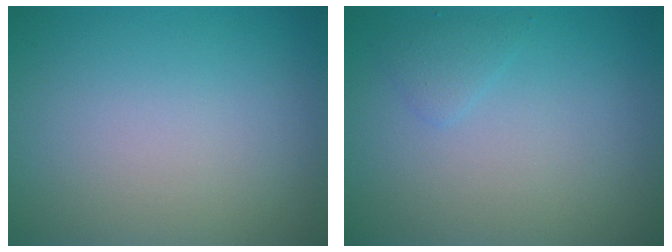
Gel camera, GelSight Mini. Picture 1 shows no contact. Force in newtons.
{"total": 1.0, "press": 1.0, "slide": 0.1}